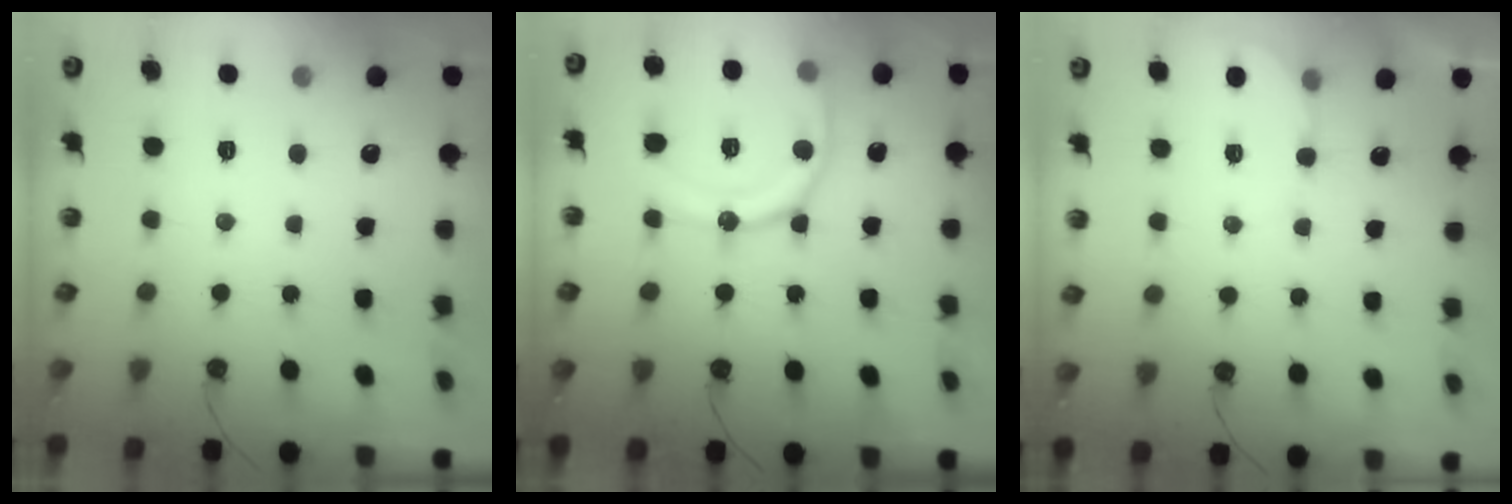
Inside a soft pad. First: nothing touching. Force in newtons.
{"total": 17.3, "press": 17.2, "slide": 1.9}
{"total": 2.8, "press": 2.8, "slide": 0.3}